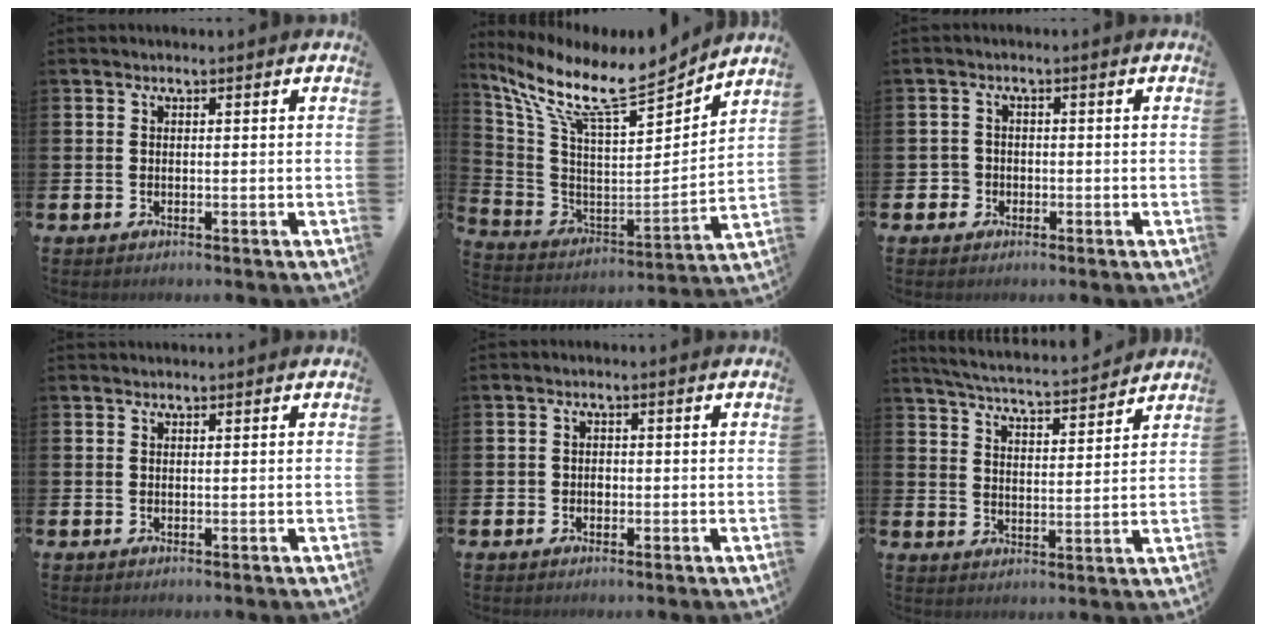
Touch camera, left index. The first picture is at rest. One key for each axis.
{"total": 12.2, "fx": 10.0, "fy": 2.7, "fz": 6.5, "tx": -0.161, "ty": -0.075, "tz": 0.167}
{"total": 1.9, "fx": -0.9, "fy": 1.7, "fz": -0.1, "tx": -0.005, "ty": 0.004, "tz": -0.023}
{"total": 0.7, "fx": 0.7, "fy": 0.1, "fz": 0.0, "tx": 0.009, "ty": -0.003, "tz": 0.011}
{"total": 0.9, "fx": -0.2, "fy": 0.9, "fz": 0.2, "tx": 0.003, "ty": 0.002, "tz": -0.007}
{"total": 5.2, "fx": 5.2, "fy": 0.0, "fz": 0.9, "tx": -0.042, "ty": -0.039, "tz": 0.087}